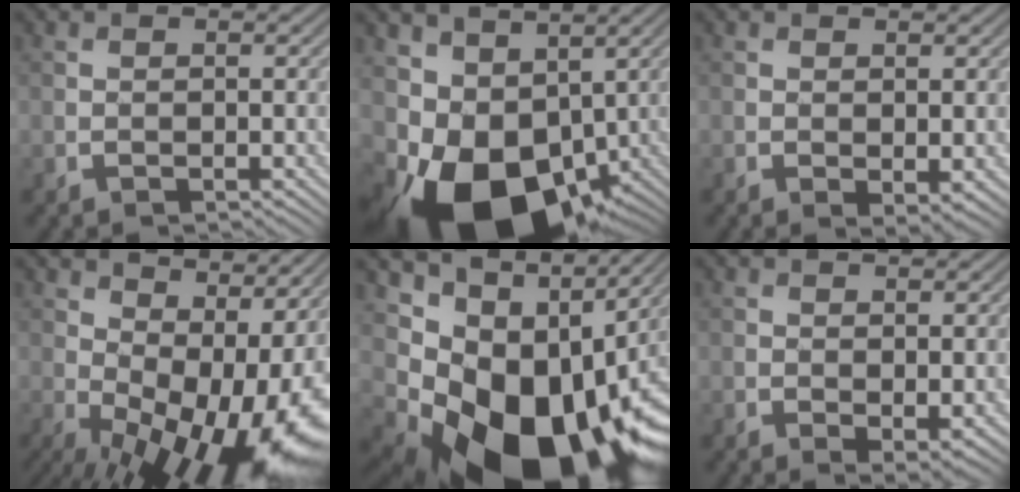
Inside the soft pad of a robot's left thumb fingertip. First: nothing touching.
{"total": 12.4, "force": [-1.8, 8.7, 8.7], "torque": [-0.165, -0.034, -0.018]}
{"total": 1.3, "force": [0.1, 0.5, 1.2], "torque": [-0.021, -0.007, 0.010]}
{"total": 14.9, "force": [1.2, 7.1, 13.1], "torque": [-0.189, 0.000, 0.038]}
{"total": 15.8, "force": [-0.2, 11.2, 11.2], "torque": [-0.188, -0.032, 0.030]}
{"total": 1.6, "force": [0.0, 0.6, 1.5], "torque": [-0.024, -0.009, 0.007]}